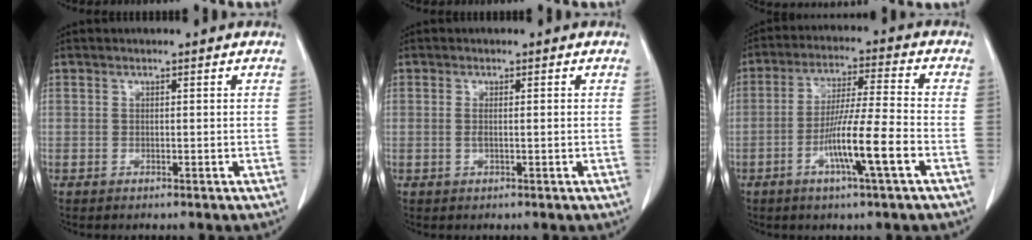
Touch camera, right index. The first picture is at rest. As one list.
[{"total": 1.6, "force": [-0.1, 0.3, 1.6], "torque": [-0.032, 0.001, 0.001]}, {"total": 10.6, "force": [-4.0, -0.5, 9.8], "torque": [-0.180, -0.007, -0.076]}]